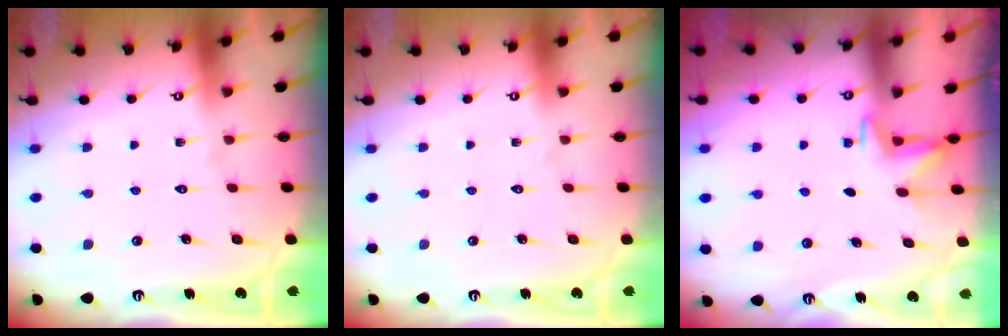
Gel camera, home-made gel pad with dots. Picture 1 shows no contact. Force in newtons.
{"total": 0.0}
{"total": 2.1, "press": 1.8, "slide": 1.1}